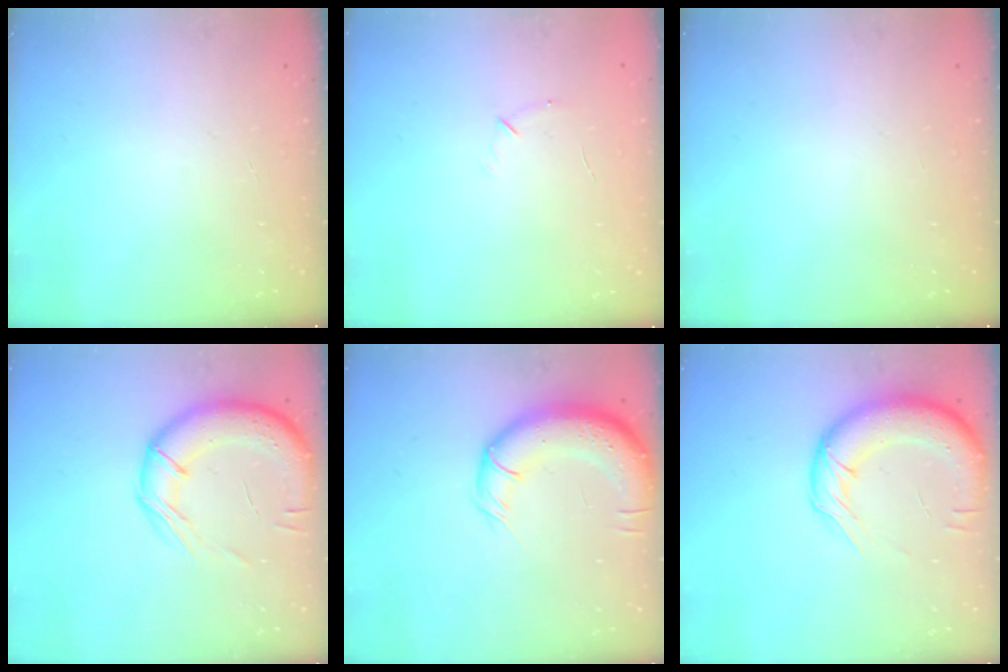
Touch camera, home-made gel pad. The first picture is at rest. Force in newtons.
{"total": 4.3, "press": 4.1, "slide": 1.1}
{"total": 0.0}
{"total": 16.7, "press": 16.5, "slide": 2.5}
{"total": 13.7, "press": 13.3, "slide": 3.4}
{"total": 15.7, "press": 15.3, "slide": 3.6}